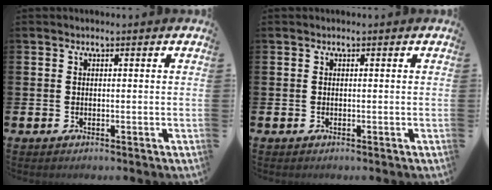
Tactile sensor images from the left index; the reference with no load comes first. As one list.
[{"total": 0.0}]